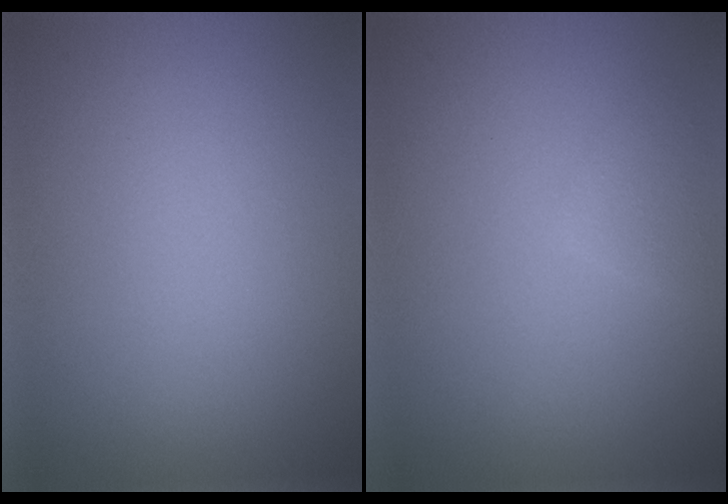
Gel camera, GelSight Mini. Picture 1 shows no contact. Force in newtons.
{"total": 1.2, "press": 1.2, "slide": 0.0}